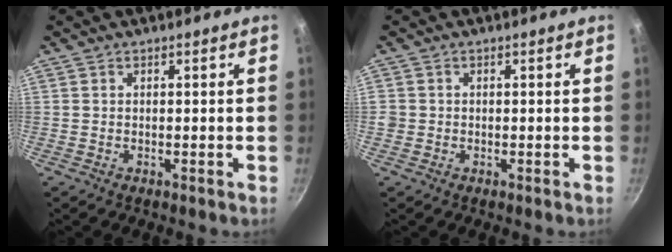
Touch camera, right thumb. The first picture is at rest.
{"total": 1.4, "force": [-0.3, 1.3, 0.4], "torque": [-0.006, 0.000, -0.008]}